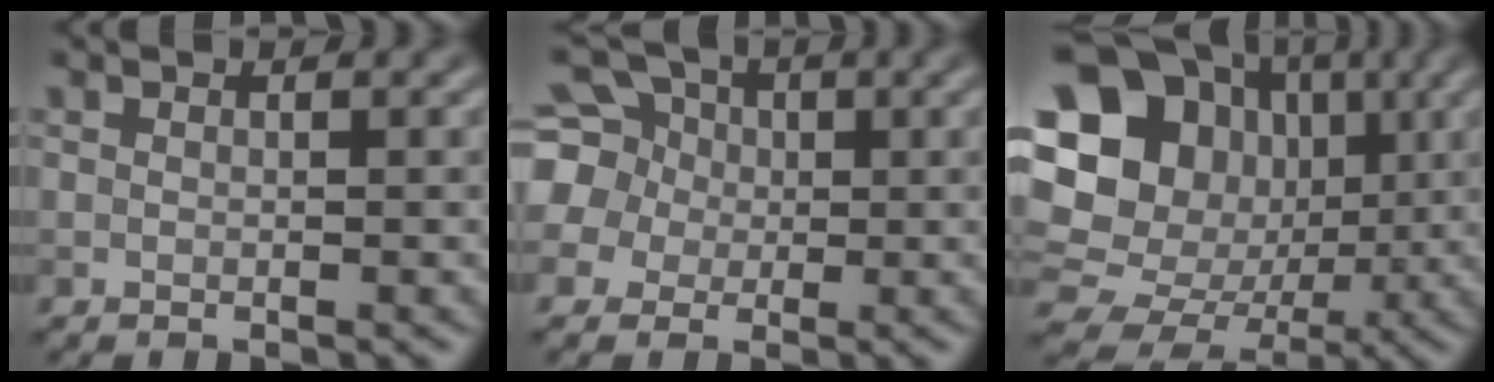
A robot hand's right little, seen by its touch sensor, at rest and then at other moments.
{"total": 8.9, "force": [2.1, 7.9, 3.7], "torque": [-0.096, 0.034, 0.017]}
{"total": 22.3, "force": [4.0, 19.9, 9.1], "torque": [-0.225, 0.044, 0.033]}